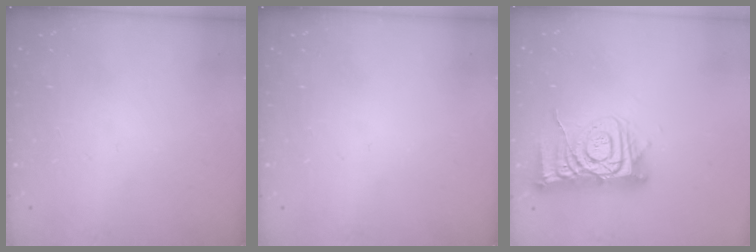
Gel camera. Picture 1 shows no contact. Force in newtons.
{"total": 0.0}
{"total": 12.6, "press": 12.6, "slide": 1.1}